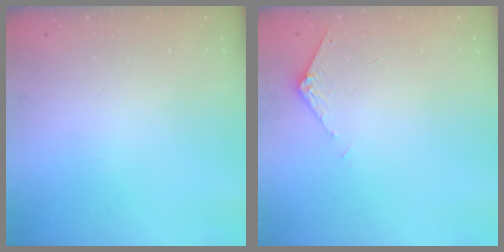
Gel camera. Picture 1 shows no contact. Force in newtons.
{"total": 5.9, "press": 5.8, "slide": 0.7}